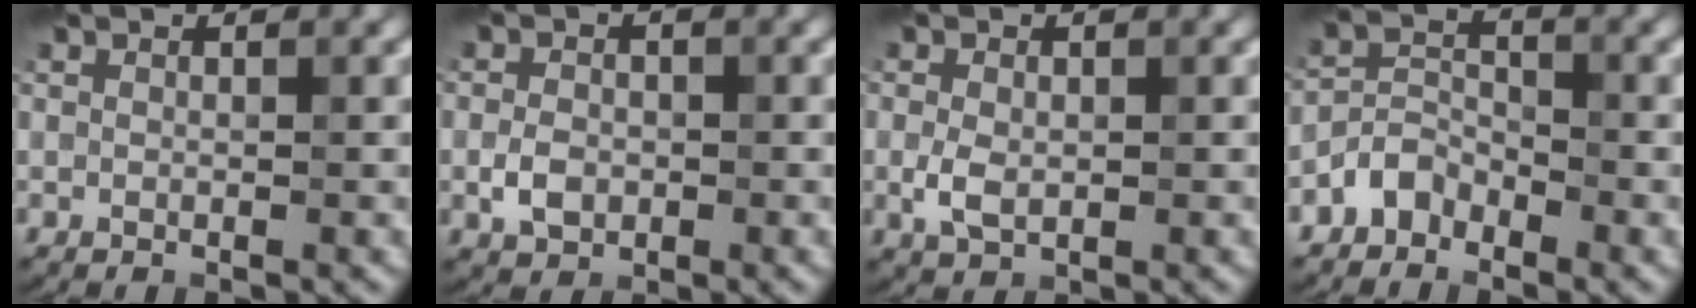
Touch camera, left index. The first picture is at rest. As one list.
[{"total": 2.6, "force": [-0.6, 1.9, 1.5], "torque": [-0.028, -0.002, -0.017]}, {"total": 2.4, "force": [-0.2, 1.6, 1.7], "torque": [-0.037, -0.003, -0.003]}, {"total": 2.6, "force": [-2.0, 1.5, 0.8], "torque": [-0.011, 0.014, -0.045]}]